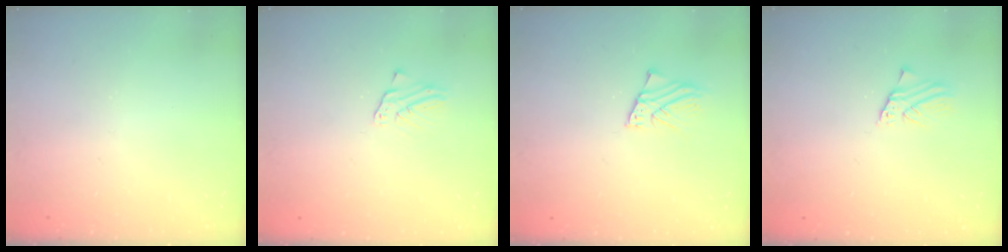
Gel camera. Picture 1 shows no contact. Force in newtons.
{"total": 1.2, "press": 1.2, "slide": 0.1}
{"total": 2.9, "press": 2.9, "slide": 0.2}
{"total": 1.3, "press": 1.3, "slide": 0.0}